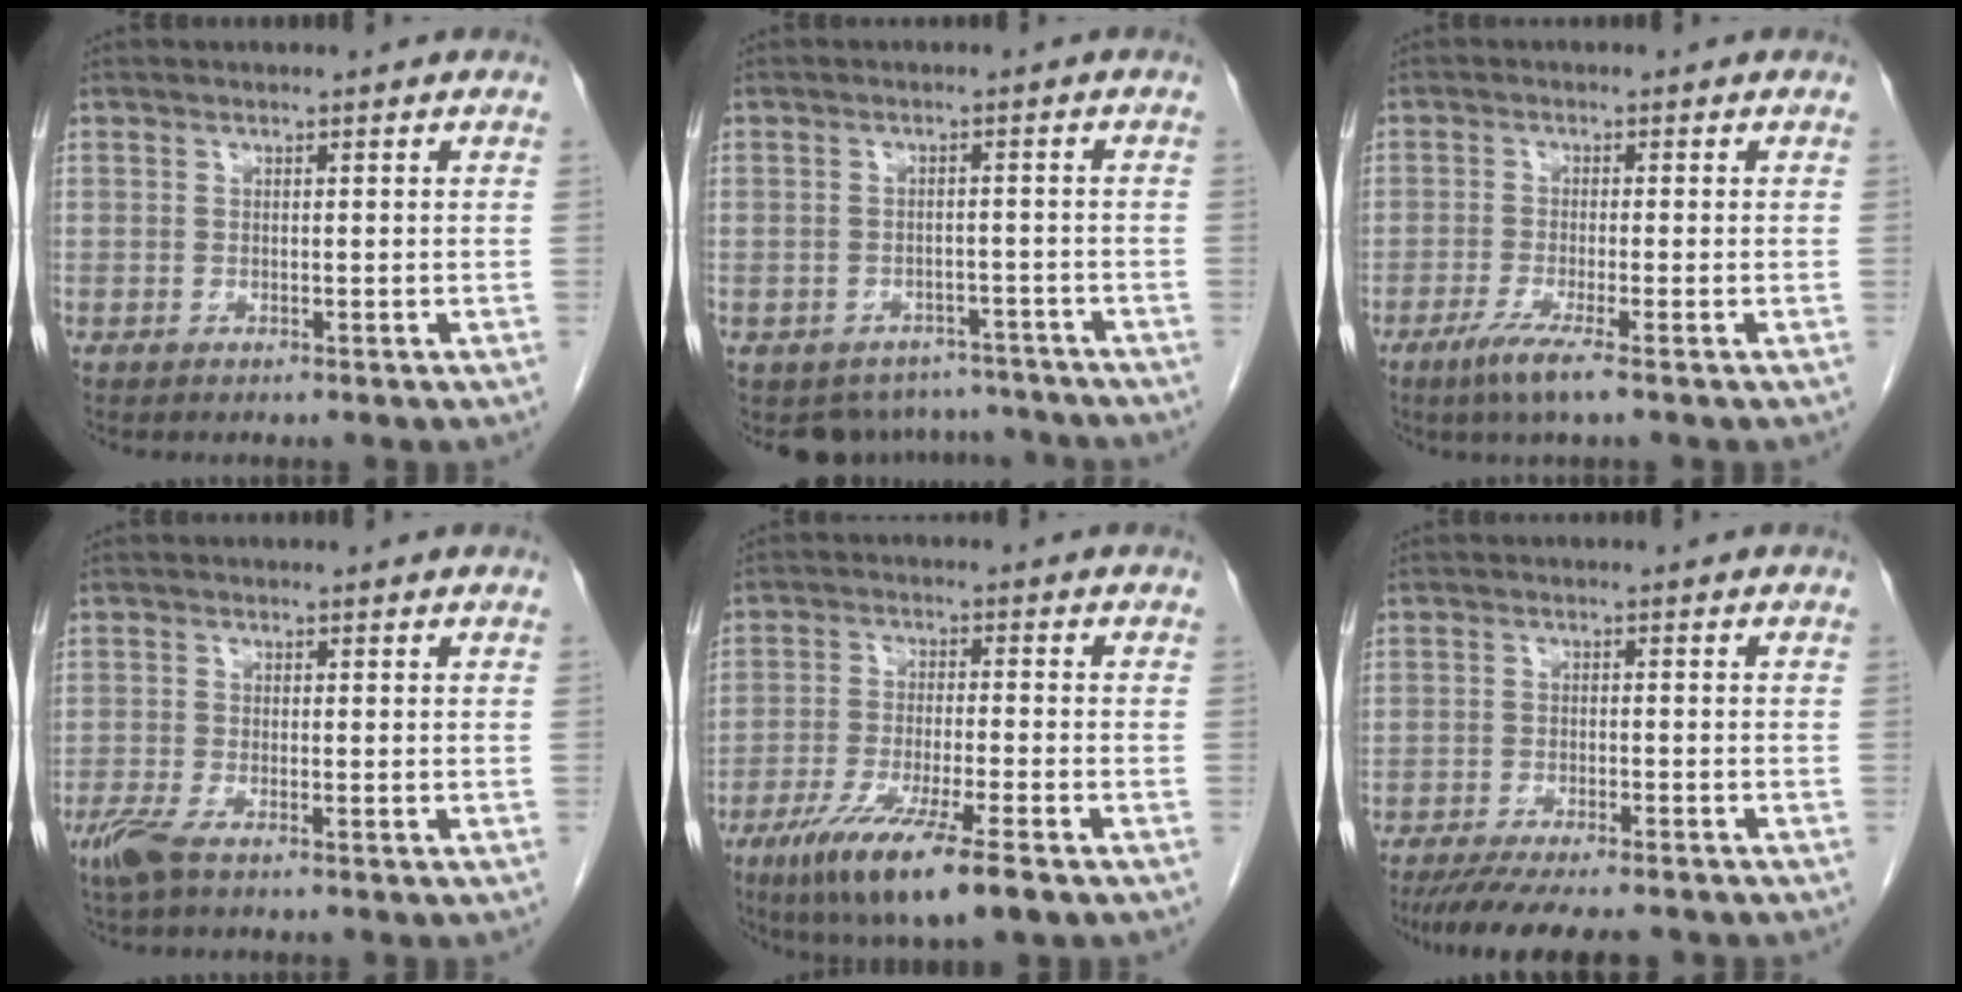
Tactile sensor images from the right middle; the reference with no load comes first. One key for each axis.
{"total": 8.0, "fx": -7.2, "fy": 3.6, "fz": 0.0, "tx": 0.008, "ty": 0.018, "tz": -0.083}
{"total": 4.4, "fx": -2.7, "fy": -0.4, "fz": 3.5, "tx": -0.074, "ty": -0.017, "tz": -0.055}
{"total": 3.1, "fx": -2.0, "fy": 0.6, "fz": 2.3, "tx": -0.054, "ty": -0.008, "tz": -0.044}
{"total": 11.9, "fx": -7.2, "fy": 0.8, "fz": 9.5, "tx": -0.172, "ty": -0.034, "tz": -0.120}
{"total": 12.6, "fx": -10.9, "fy": 1.7, "fz": 6.1, "tx": -0.093, "ty": -0.024, "tz": -0.154}